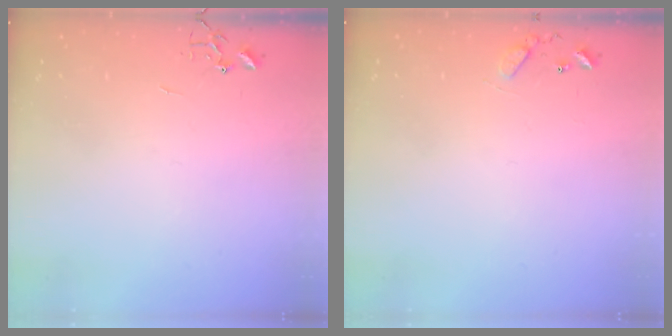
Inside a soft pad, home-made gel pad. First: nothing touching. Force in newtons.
{"total": 7.7, "press": 7.6, "slide": 0.5}